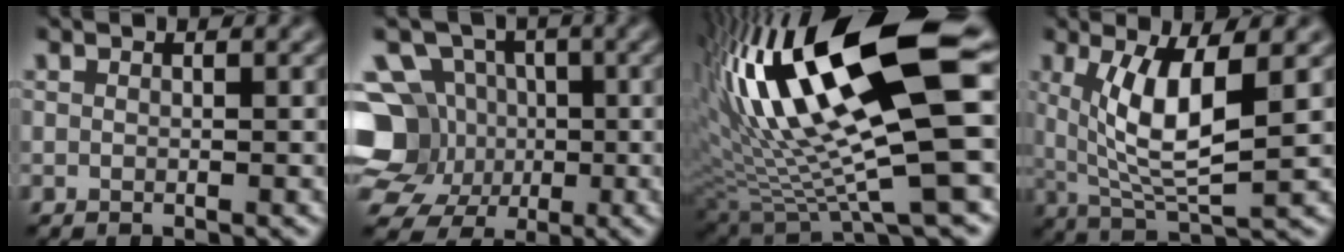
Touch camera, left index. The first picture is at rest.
{"total": 10.6, "force": [-1.0, 9.8, 3.9], "torque": [-0.105, 0.017, -0.044]}
{"total": 16.7, "force": [4.2, 4.0, 15.6], "torque": [-0.293, -0.001, 0.081]}
{"total": 6.8, "force": [1.4, 2.0, 6.4], "torque": [-0.128, -0.015, 0.034]}